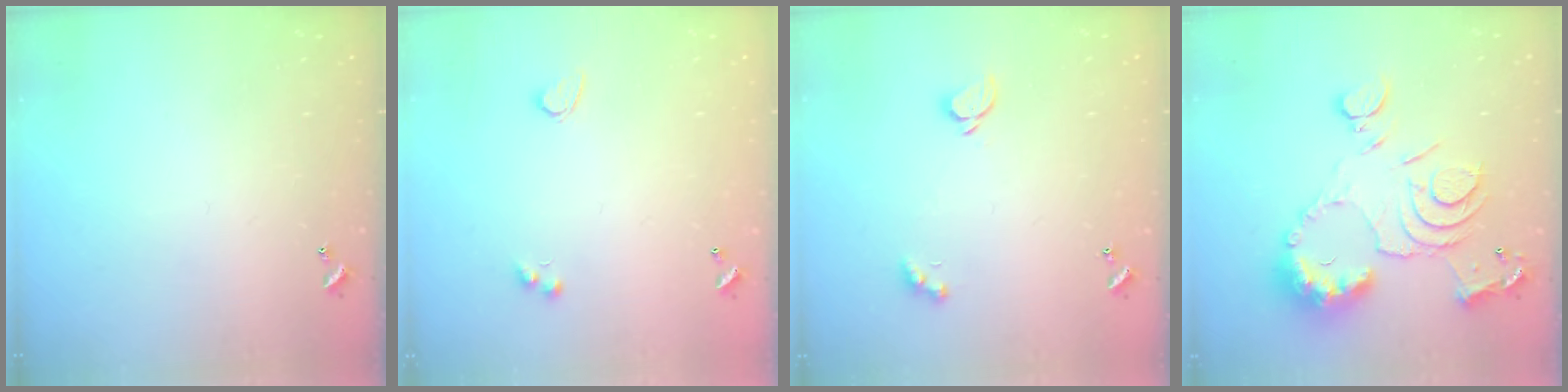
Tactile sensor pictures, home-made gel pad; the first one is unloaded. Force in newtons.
{"total": 2.8, "press": 2.6, "slide": 1.2}
{"total": 1.4, "press": 1.4, "slide": 0.3}
{"total": 15.0, "press": 15.0, "slide": 1.6}